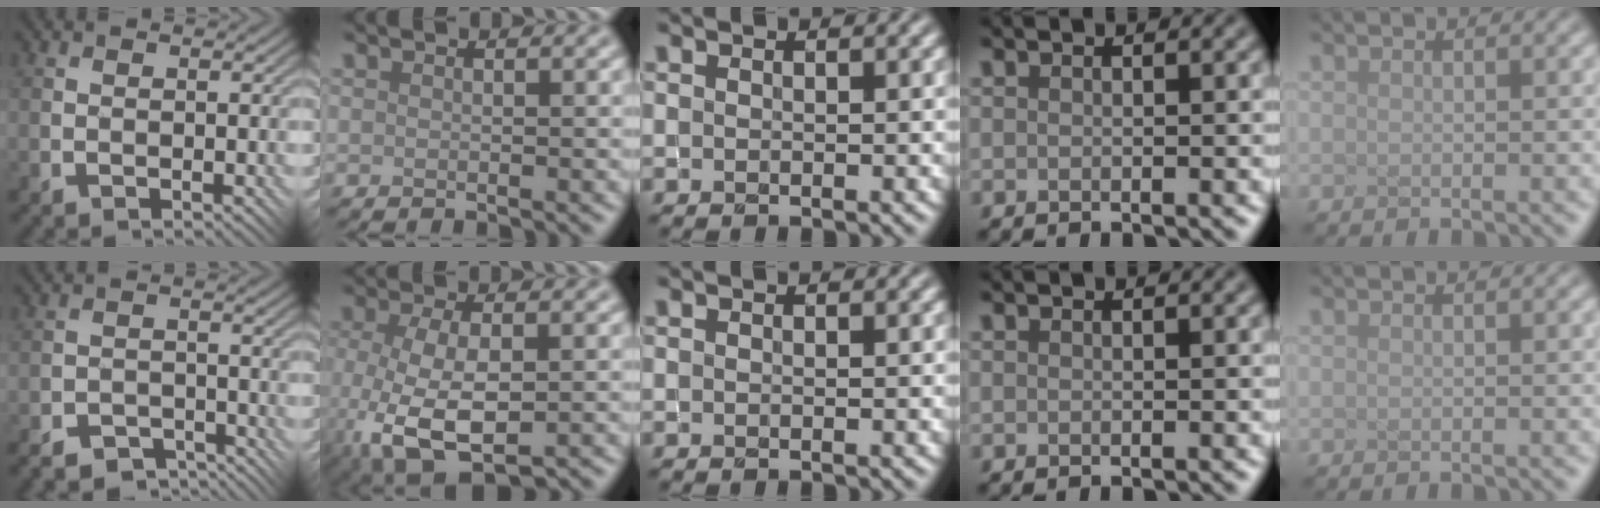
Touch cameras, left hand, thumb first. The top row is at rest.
{"thumb": {"total": 4.7, "force": [-4.3, 1.4, 1.0], "torque": [-0.015, -0.002, -0.076]}, "index": {"total": 8.4, "force": [-3.1, 3.9, 6.7], "torque": [-0.155, -0.022, -0.050]}}